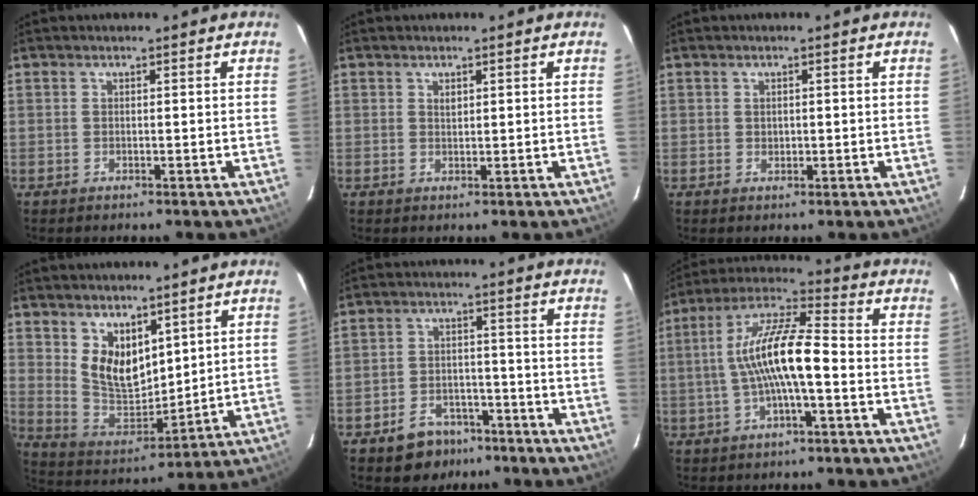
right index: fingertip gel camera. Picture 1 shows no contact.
{"total": 1.1, "force": [0.5, 0.7, 0.7], "torque": [-0.010, 0.003, 0.010]}
{"total": 1.1, "force": [0.2, 1.0, 0.5], "torque": [-0.006, 0.002, 0.005]}
{"total": 10.5, "force": [5.4, 6.4, 6.3], "torque": [-0.108, -0.009, 0.120]}
{"total": 8.0, "force": [-5.7, 5.0, 2.3], "torque": [-0.066, 0.021, -0.073]}
{"total": 12.6, "force": [-1.9, 2.7, 12.2], "torque": [-0.234, 0.017, -0.037]}